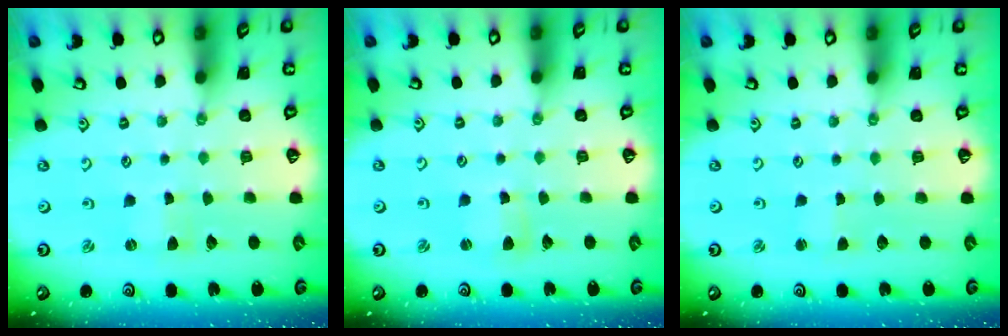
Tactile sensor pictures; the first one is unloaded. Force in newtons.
{"total": 2.5, "press": 2.5, "slide": 0.3}
{"total": 1.6, "press": 1.6, "slide": 0.3}